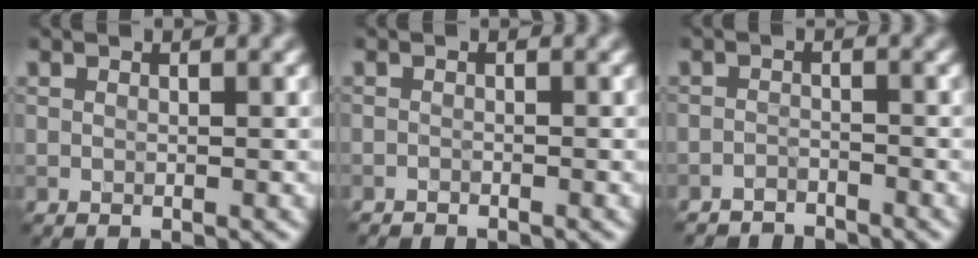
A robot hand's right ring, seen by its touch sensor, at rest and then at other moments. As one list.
[{"total": 0.8, "force": [-0.8, 0.1, 0.0], "torque": [0.003, -0.002, -0.017]}, {"total": 2.4, "force": [-2.3, 0.4, 0.2], "torque": [0.002, -0.002, -0.044]}]